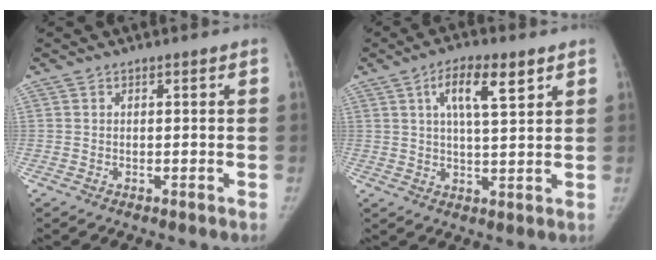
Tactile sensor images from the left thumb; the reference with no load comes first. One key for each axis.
{"total": 8.8, "fx": 4.1, "fy": 2.7, "fz": 7.3, "tx": -0.117, "ty": -0.012, "tz": 0.069}